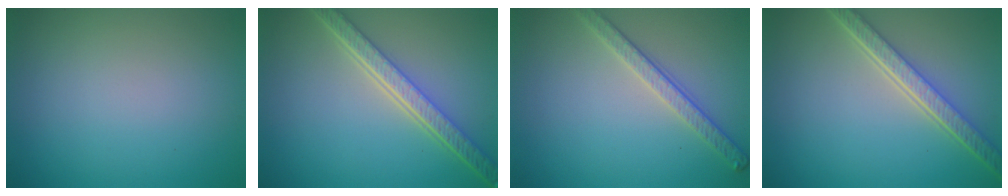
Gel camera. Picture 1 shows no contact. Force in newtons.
{"total": 5.4, "press": 4.1, "slide": 3.4}
{"total": 2.8, "press": 2.7, "slide": 0.8}
{"total": 5.0, "press": 3.7, "slide": 3.3}